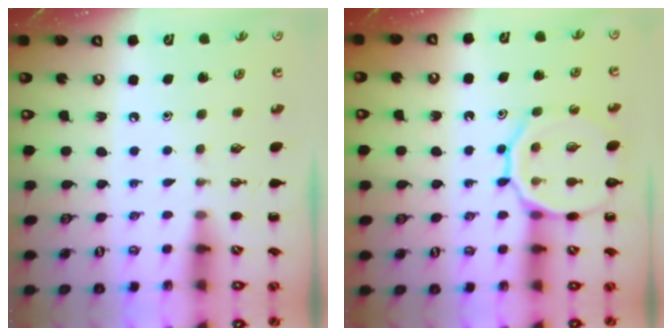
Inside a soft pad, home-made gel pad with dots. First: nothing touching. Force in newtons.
{"total": 14.3, "press": 14.1, "slide": 1.8}